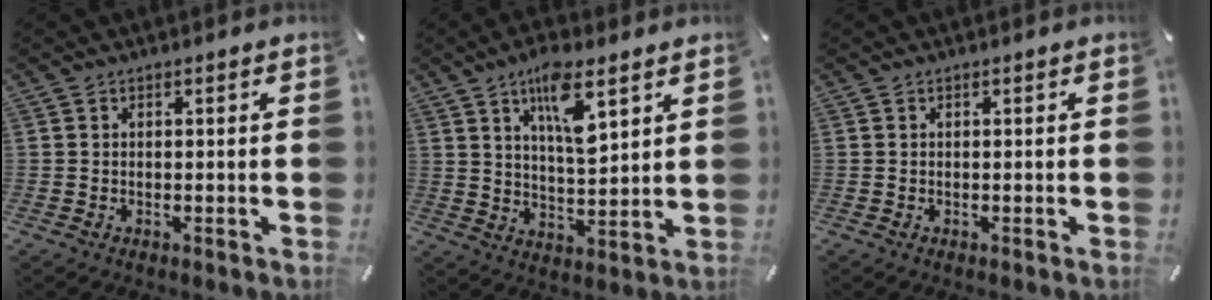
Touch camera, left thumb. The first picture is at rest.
{"total": 10.9, "force": [6.2, 3.6, 8.1], "torque": [-0.132, -0.026, 0.103]}
{"total": 0.0}